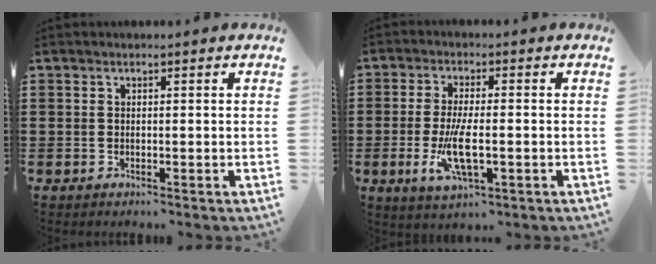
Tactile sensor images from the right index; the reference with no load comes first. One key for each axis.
{"total": 7.3, "fx": -1.8, "fy": 2.2, "fz": 6.7, "tx": -0.144, "ty": -0.014, "tz": -0.035}